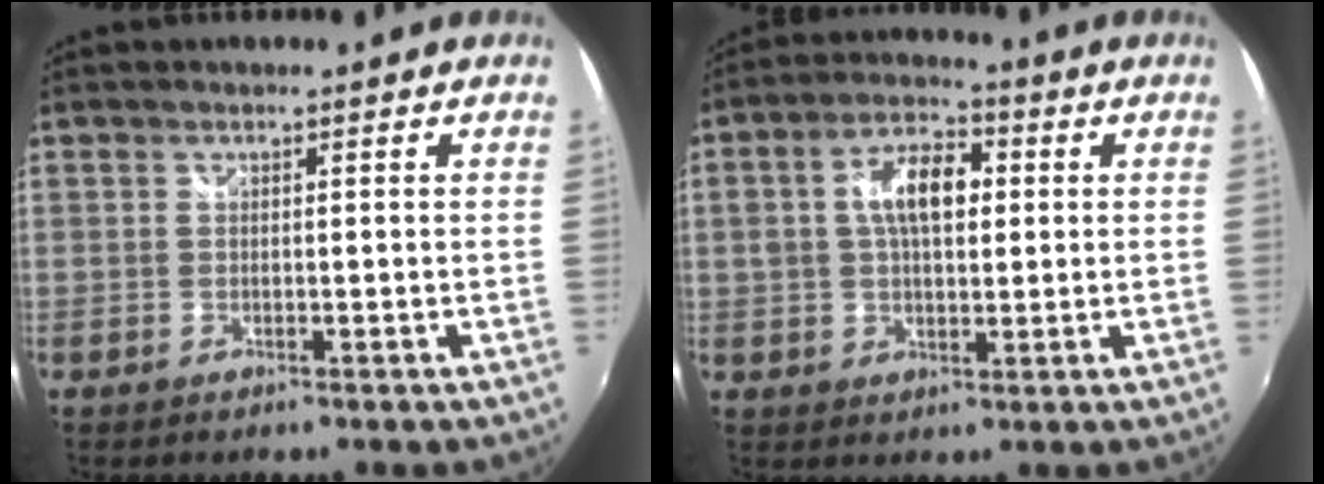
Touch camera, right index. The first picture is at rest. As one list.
[{"total": 9.4, "force": [1.6, 5.2, 7.7], "torque": [-0.136, 0.020, 0.026]}]